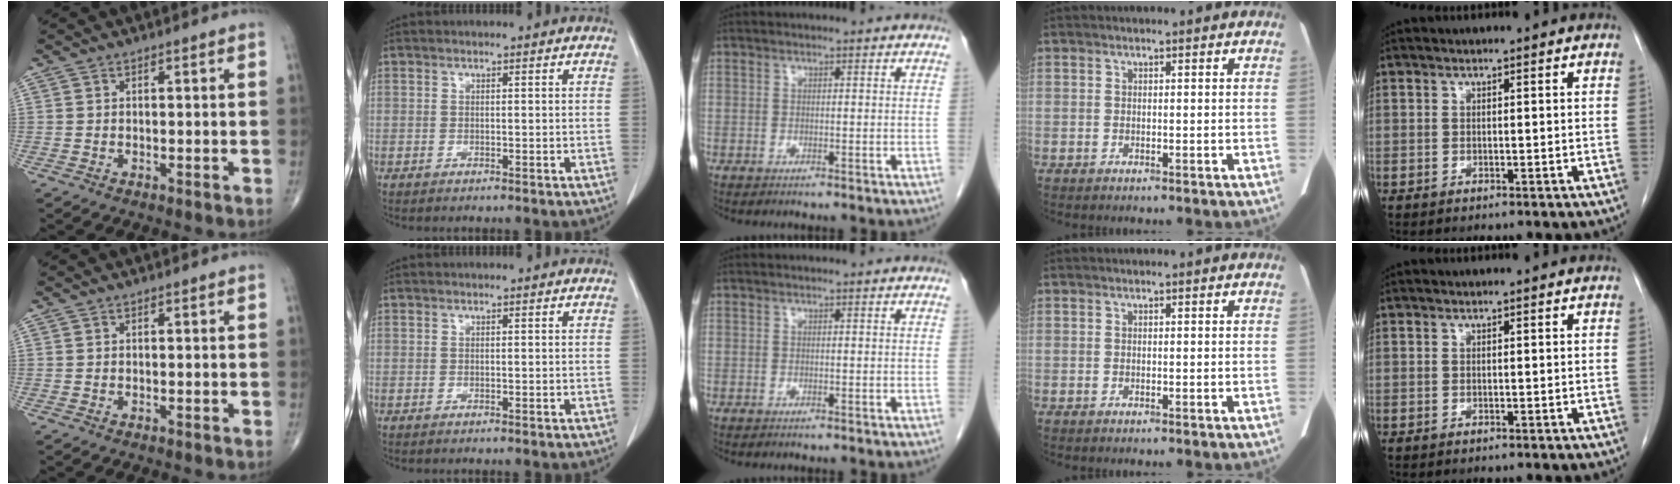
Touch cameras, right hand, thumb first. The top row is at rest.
{}